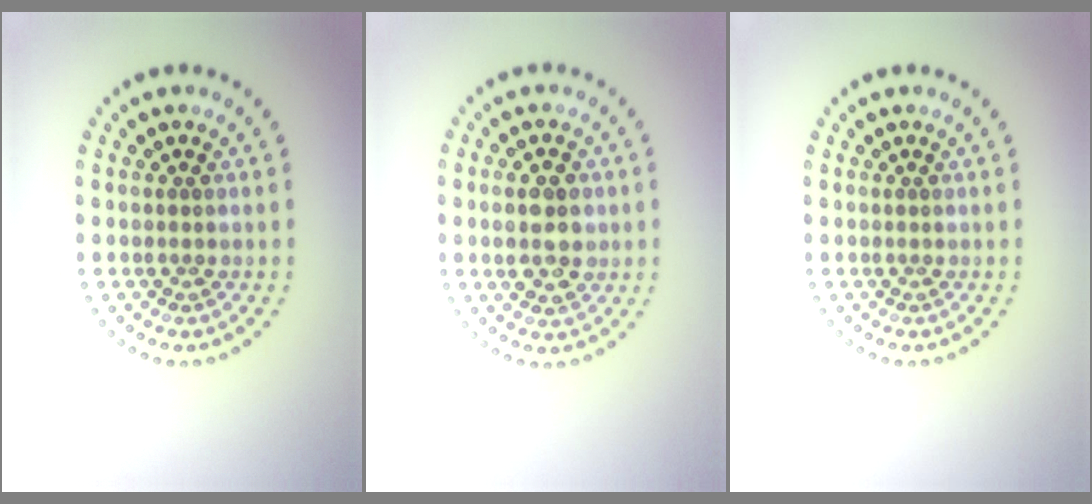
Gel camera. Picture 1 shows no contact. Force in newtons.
{"total": 3.4, "press": 3.3, "slide": 0.6}
{"total": 0.0}